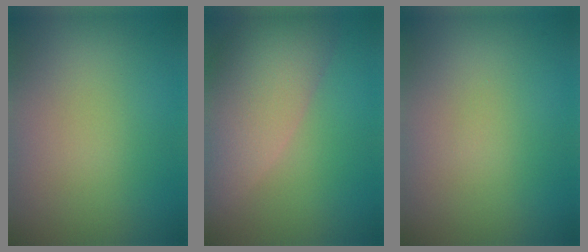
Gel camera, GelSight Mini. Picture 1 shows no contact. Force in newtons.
{"total": 8.8, "press": 8.7, "slide": 1.0}
{"total": 0.0}